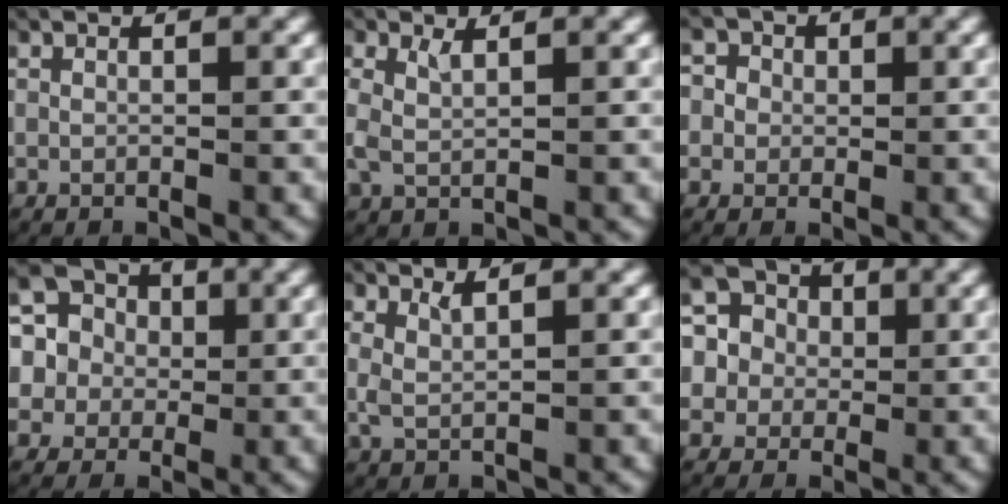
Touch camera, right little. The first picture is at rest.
{"total": 2.2, "force": [0.5, 1.5, 1.5], "torque": [-0.055, -0.014, 0.020]}
{"total": 4.2, "force": [0.5, 4.0, 1.2], "torque": [-0.036, 0.001, -0.001]}
{"total": 11.0, "force": [0.4, 10.3, 3.9], "torque": [-0.130, -0.030, 0.001]}
{"total": 2.2, "force": [1.0, 1.3, 1.5], "torque": [-0.047, -0.011, 0.025]}
{"total": 9.3, "force": [0.2, 8.7, 3.2], "torque": [-0.112, -0.027, 0.000]}